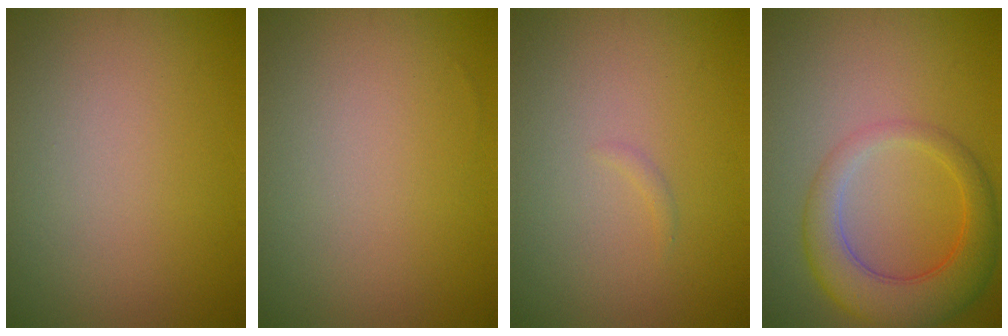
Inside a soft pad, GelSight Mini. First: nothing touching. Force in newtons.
{"total": 0.0}
{"total": 0.5, "press": 0.5, "slide": 0.1}
{"total": 5.7, "press": 5.7, "slide": 0.4}